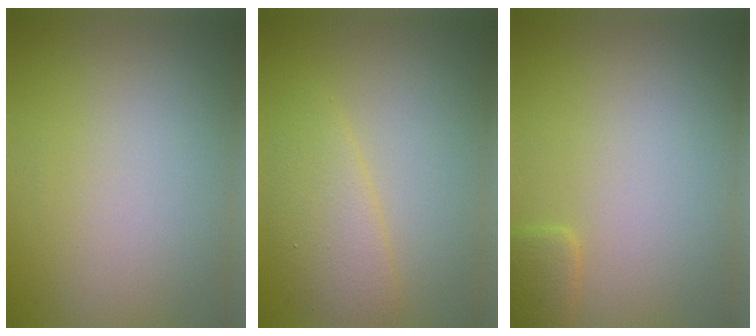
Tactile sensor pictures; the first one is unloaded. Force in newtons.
{"total": 2.8, "press": 2.8, "slide": 0.2}
{"total": 1.5, "press": 1.5, "slide": 0.1}